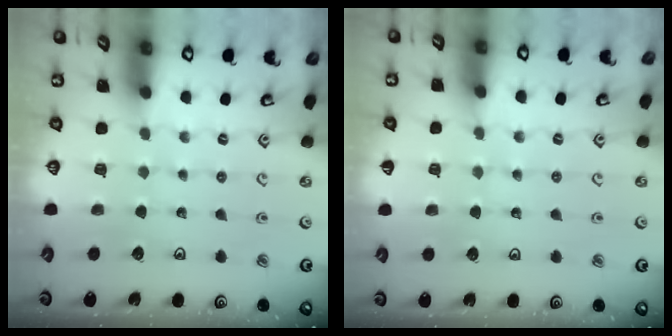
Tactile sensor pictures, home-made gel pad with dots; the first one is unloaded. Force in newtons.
{"total": 2.2, "press": 2.1, "slide": 0.5}